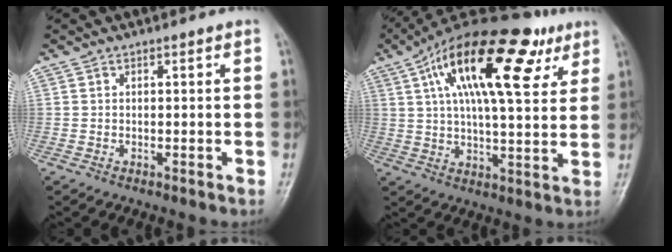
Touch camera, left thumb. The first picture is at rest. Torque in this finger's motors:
{"motor_torque": [0.69, 1.02, 2.08, -0.70, 0.59]}